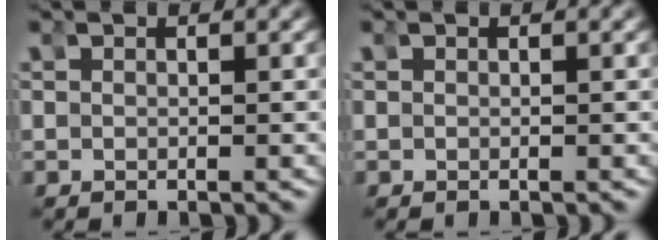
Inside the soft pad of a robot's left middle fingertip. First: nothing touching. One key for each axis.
{"total": 0.0}